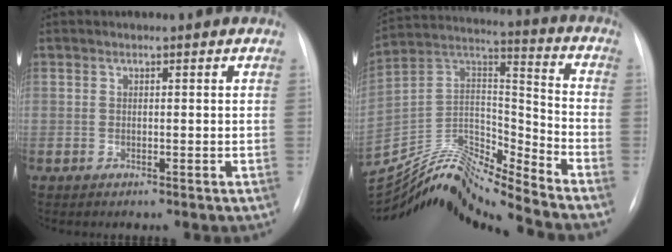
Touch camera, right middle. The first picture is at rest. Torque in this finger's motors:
{"motor_torque": [-0.75, -1.03, -0.32, -0.05]}